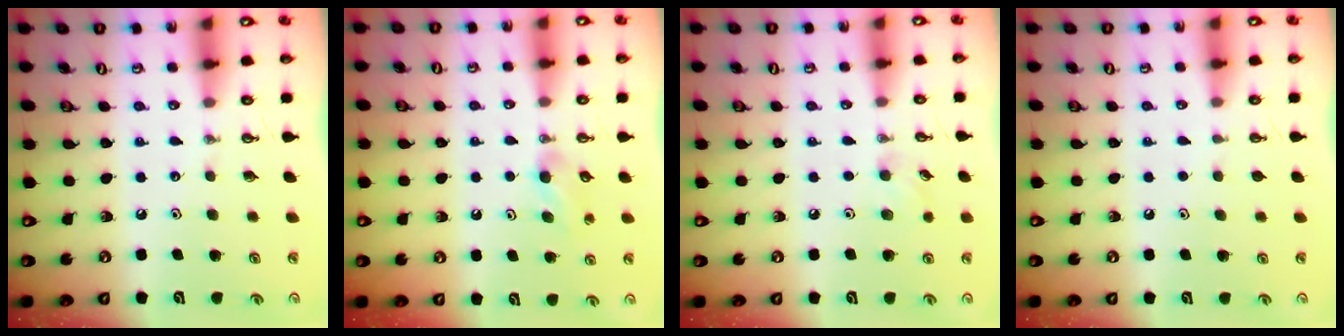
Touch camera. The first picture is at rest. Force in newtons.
{"total": 4.1, "press": 4.0, "slide": 1.1}
{"total": 5.9, "press": 5.7, "slide": 1.4}
{"total": 0.5, "press": 0.0, "slide": 0.5}